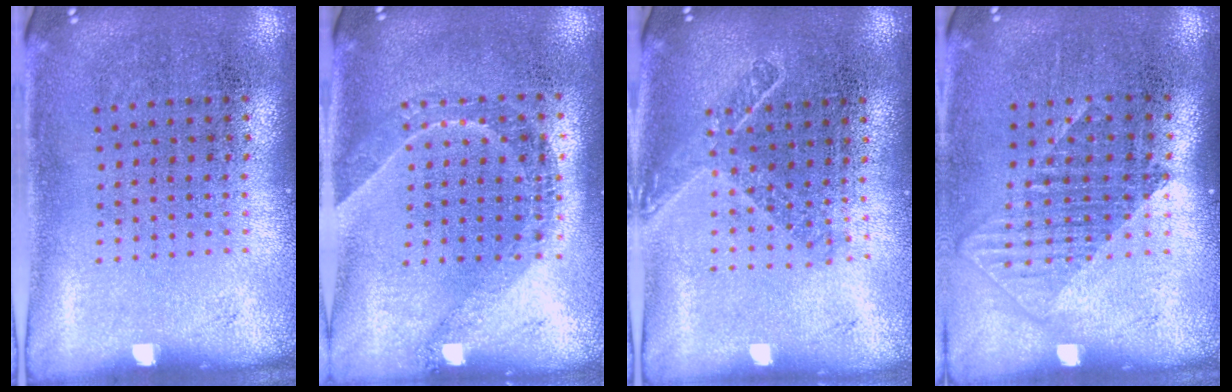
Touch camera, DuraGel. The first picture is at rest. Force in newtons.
{"total": 1.5, "press": 1.3, "slide": 0.9}
{"total": 1.6, "press": 1.2, "slide": 1.0}
{"total": 1.3, "press": 1.1, "slide": 0.7}